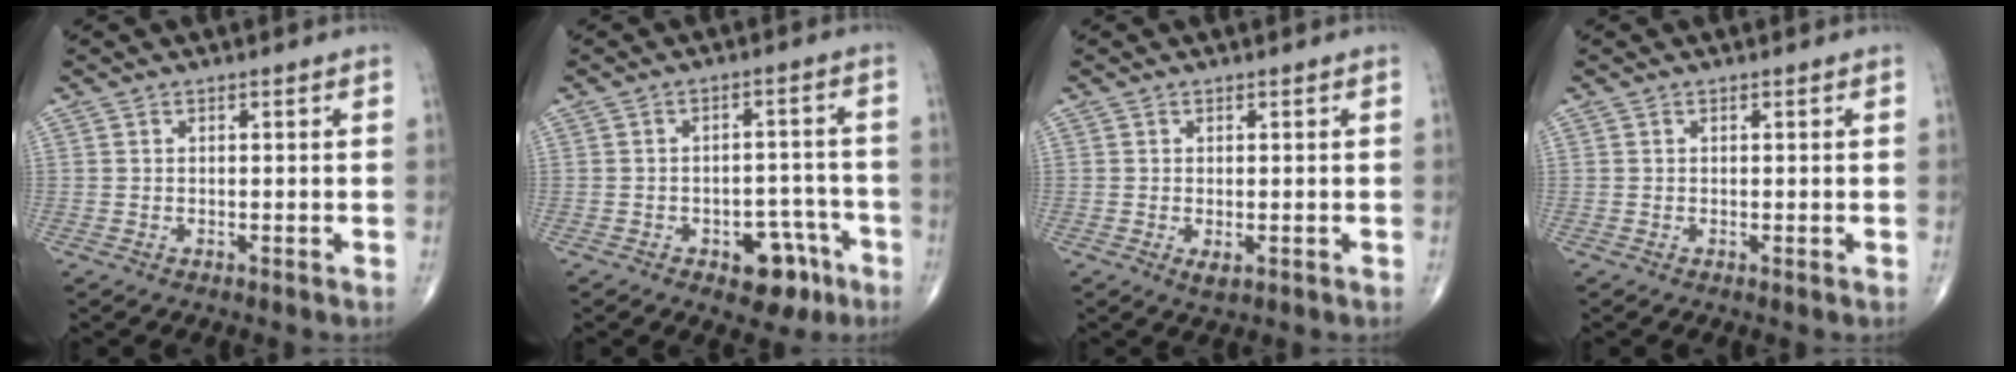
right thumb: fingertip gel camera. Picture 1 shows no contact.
{"total": 8.3, "force": [-4.4, 4.8, 5.2], "torque": [-0.034, 0.039, -0.053]}
{"total": 1.7, "force": [-0.5, 0.8, 1.5], "torque": [-0.023, -0.004, -0.004]}
{"total": 0.0}